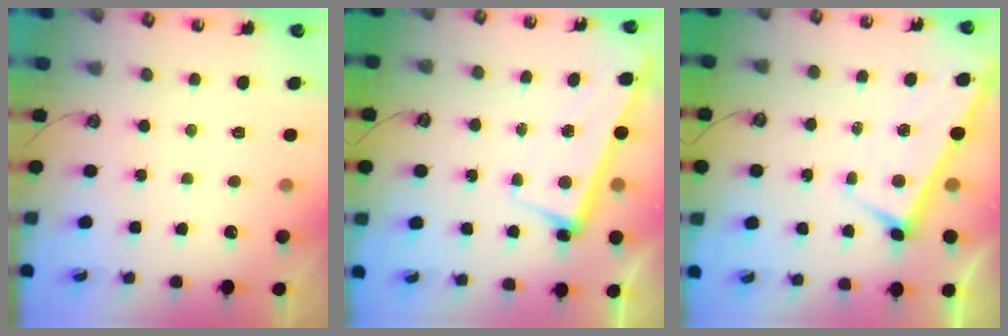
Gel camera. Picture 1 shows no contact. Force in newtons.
{"total": 2.8, "press": 2.7, "slide": 0.8}
{"total": 1.3, "press": 1.3, "slide": 0.4}